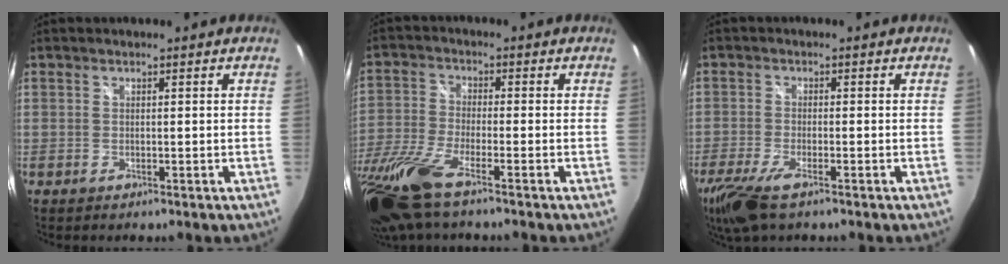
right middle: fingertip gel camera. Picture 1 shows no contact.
{"total": 13.7, "force": [-9.6, 2.2, 9.5], "torque": [-0.219, -0.046, -0.191]}
{"total": 8.4, "force": [-5.5, 2.1, 5.9], "torque": [-0.148, -0.030, -0.108]}